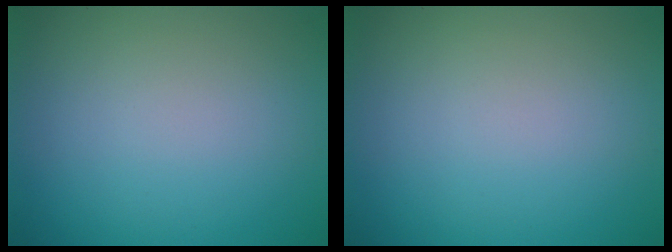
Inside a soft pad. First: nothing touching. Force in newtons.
{"total": 0.0}